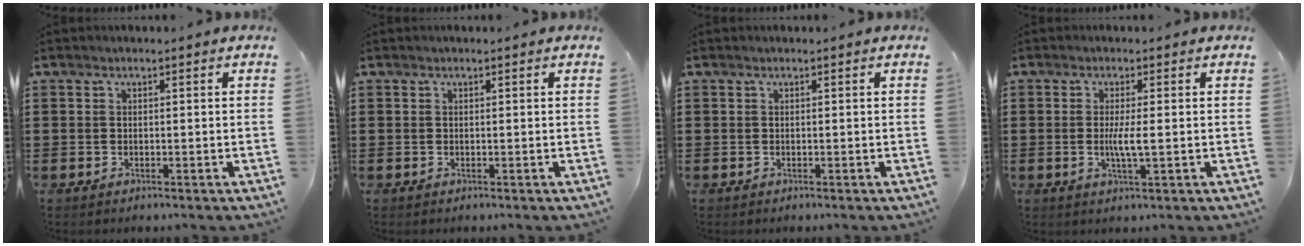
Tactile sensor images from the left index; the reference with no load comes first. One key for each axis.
{"total": 0.0}
{"total": 0.0}
{"total": 3.3, "fx": -0.1, "fy": 0.3, "fz": 3.3, "tx": -0.067, "ty": -0.008, "tz": -0.006}